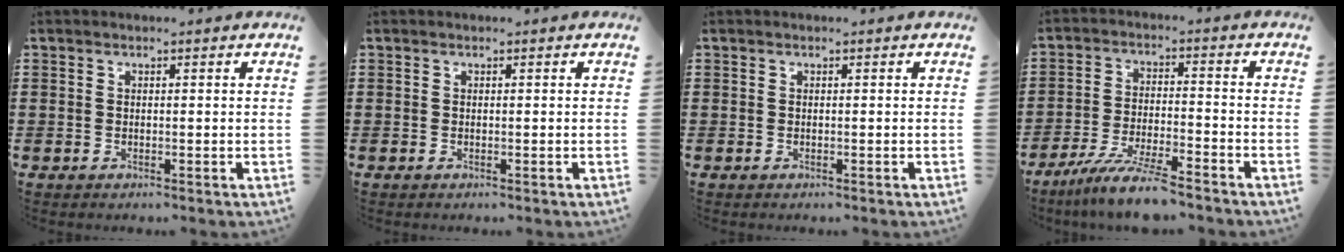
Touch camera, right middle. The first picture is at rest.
{"total": 0.0}
{"total": 0.0}
{"total": 8.3, "force": [-7.2, 0.0, 4.0], "torque": [-0.080, -0.002, -0.137]}